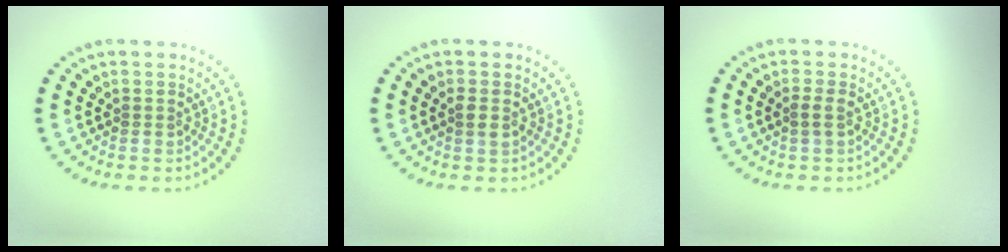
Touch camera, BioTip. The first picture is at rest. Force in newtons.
{"total": 1.1, "press": 1.1, "slide": 0.4}
{"total": 1.0, "press": 0.9, "slide": 0.3}